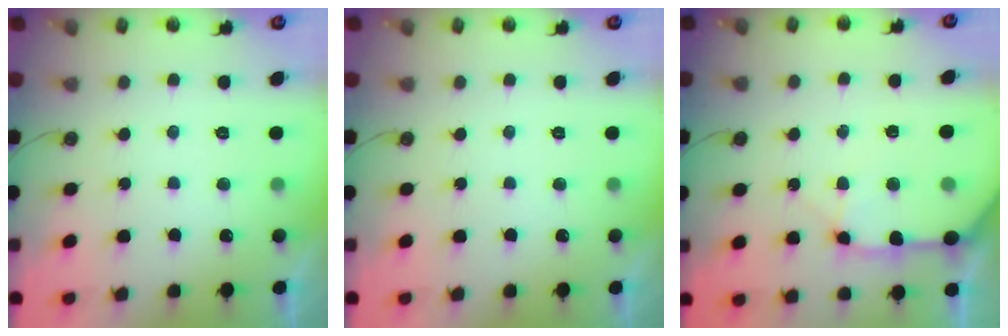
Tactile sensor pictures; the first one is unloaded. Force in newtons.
{"total": 0.0}
{"total": 11.5, "press": 11.4, "slide": 1.7}